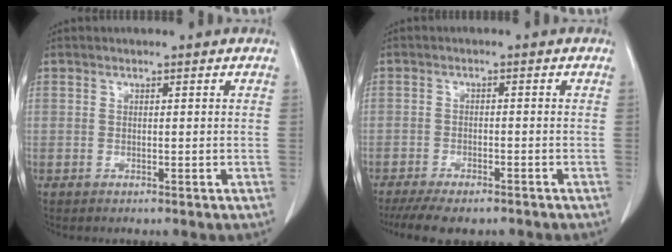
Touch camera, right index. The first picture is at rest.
{"total": 10.0, "force": [-7.7, 3.5, 5.4], "torque": [-0.088, -0.006, -0.113]}